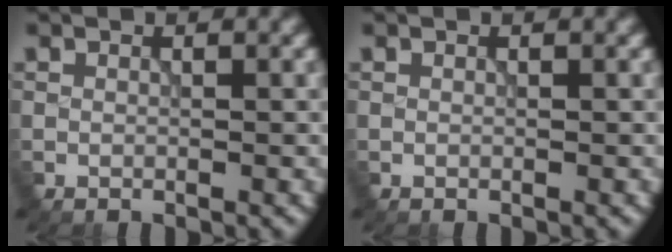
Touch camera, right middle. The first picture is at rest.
{"total": 0.0}